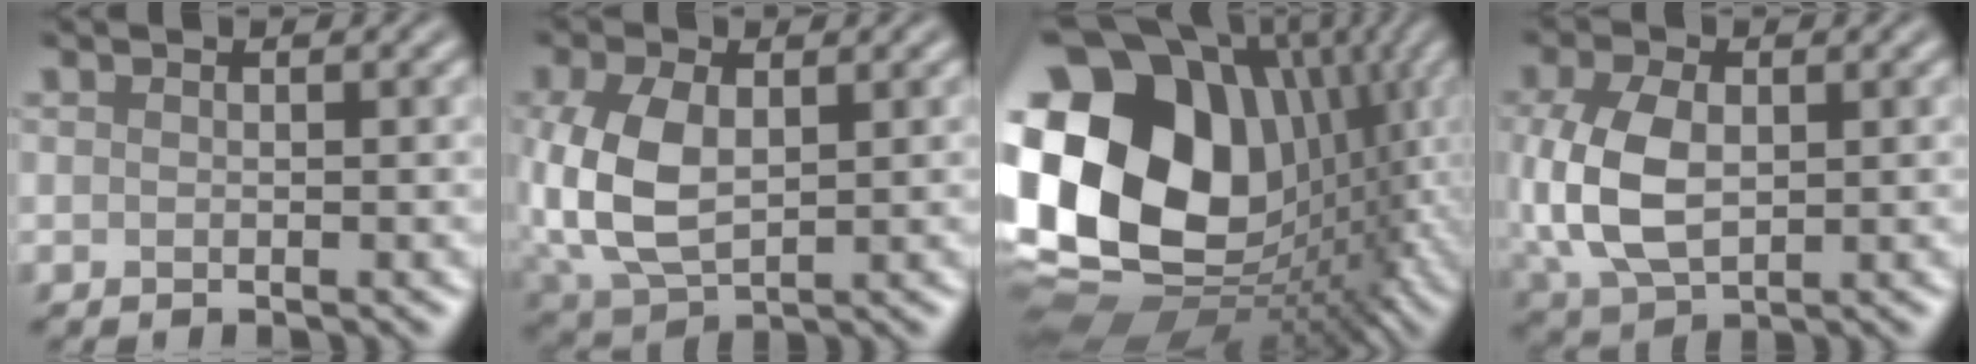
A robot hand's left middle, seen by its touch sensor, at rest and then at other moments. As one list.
[{"total": 7.1, "force": [0.3, 4.4, 5.6], "torque": [-0.149, 0.001, 0.011]}, {"total": 21.1, "force": [2.6, 15.2, 14.4], "torque": [-0.305, 0.009, 0.072]}, {"total": 7.3, "force": [0.1, 4.7, 5.7], "torque": [-0.148, -0.001, 0.010]}]